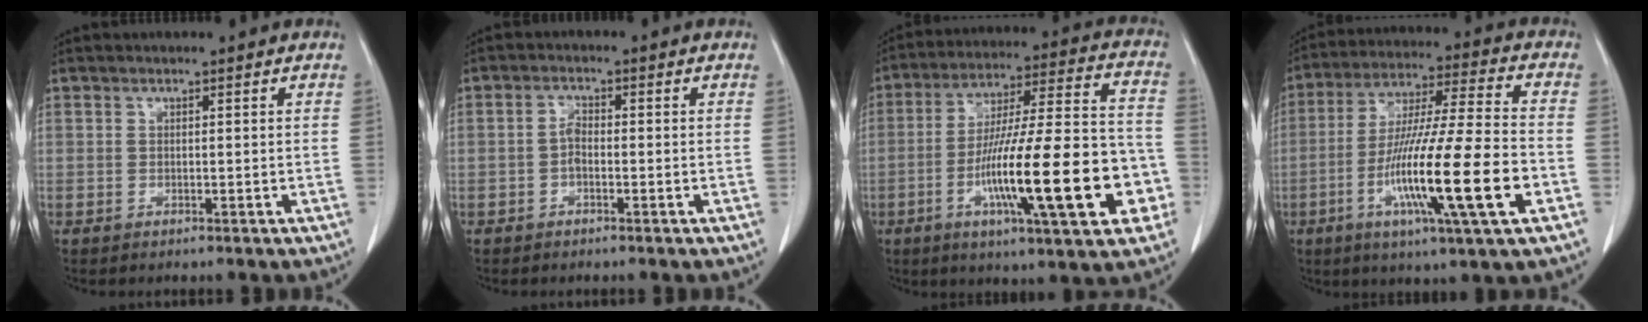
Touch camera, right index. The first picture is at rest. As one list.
[{"total": 2.4, "force": [-0.6, 1.3, 1.9], "torque": [-0.041, 0.009, -0.013]}, {"total": 24.1, "force": [-7.2, 3.6, 22.7], "torque": [-0.338, 0.006, -0.109]}, {"total": 20.6, "force": [-6.5, 0.8, 19.5], "torque": [-0.351, -0.026, -0.115]}]